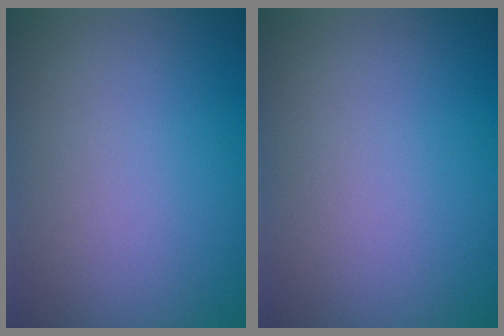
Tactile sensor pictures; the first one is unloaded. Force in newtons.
{"total": 0.0}